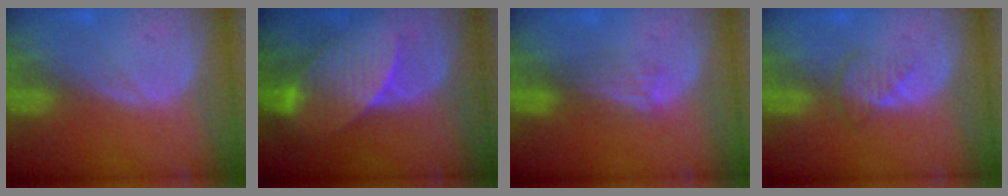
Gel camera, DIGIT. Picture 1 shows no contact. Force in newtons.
{"total": 7.5, "press": 7.3, "slide": 1.4}
{"total": 3.1, "press": 2.9, "slide": 1.1}
{"total": 2.5, "press": 2.5, "slide": 0.4}